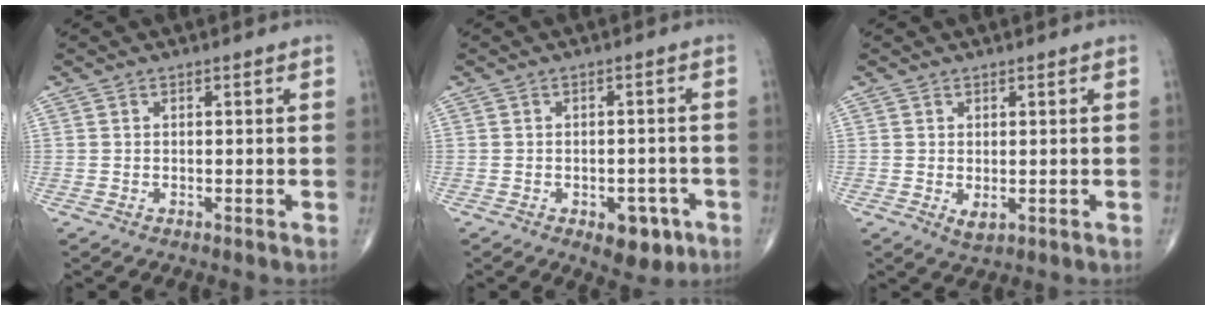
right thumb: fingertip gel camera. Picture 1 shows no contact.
{"total": 6.0, "force": [-2.8, 3.4, 4.1], "torque": [-0.028, 0.013, -0.029]}
{"total": 1.9, "force": [-0.1, 1.0, 1.6], "torque": [-0.026, -0.004, 0.003]}